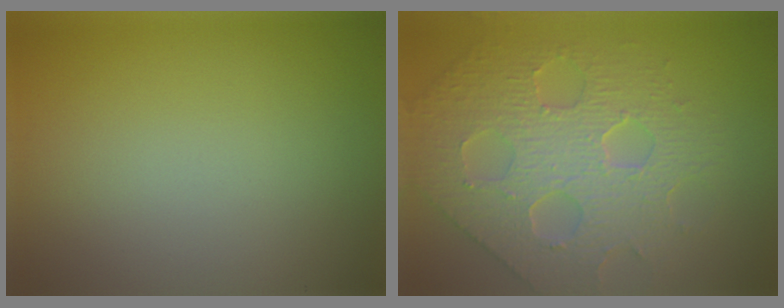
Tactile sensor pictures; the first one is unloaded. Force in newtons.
{"total": 5.3, "press": 4.9, "slide": 2.0}